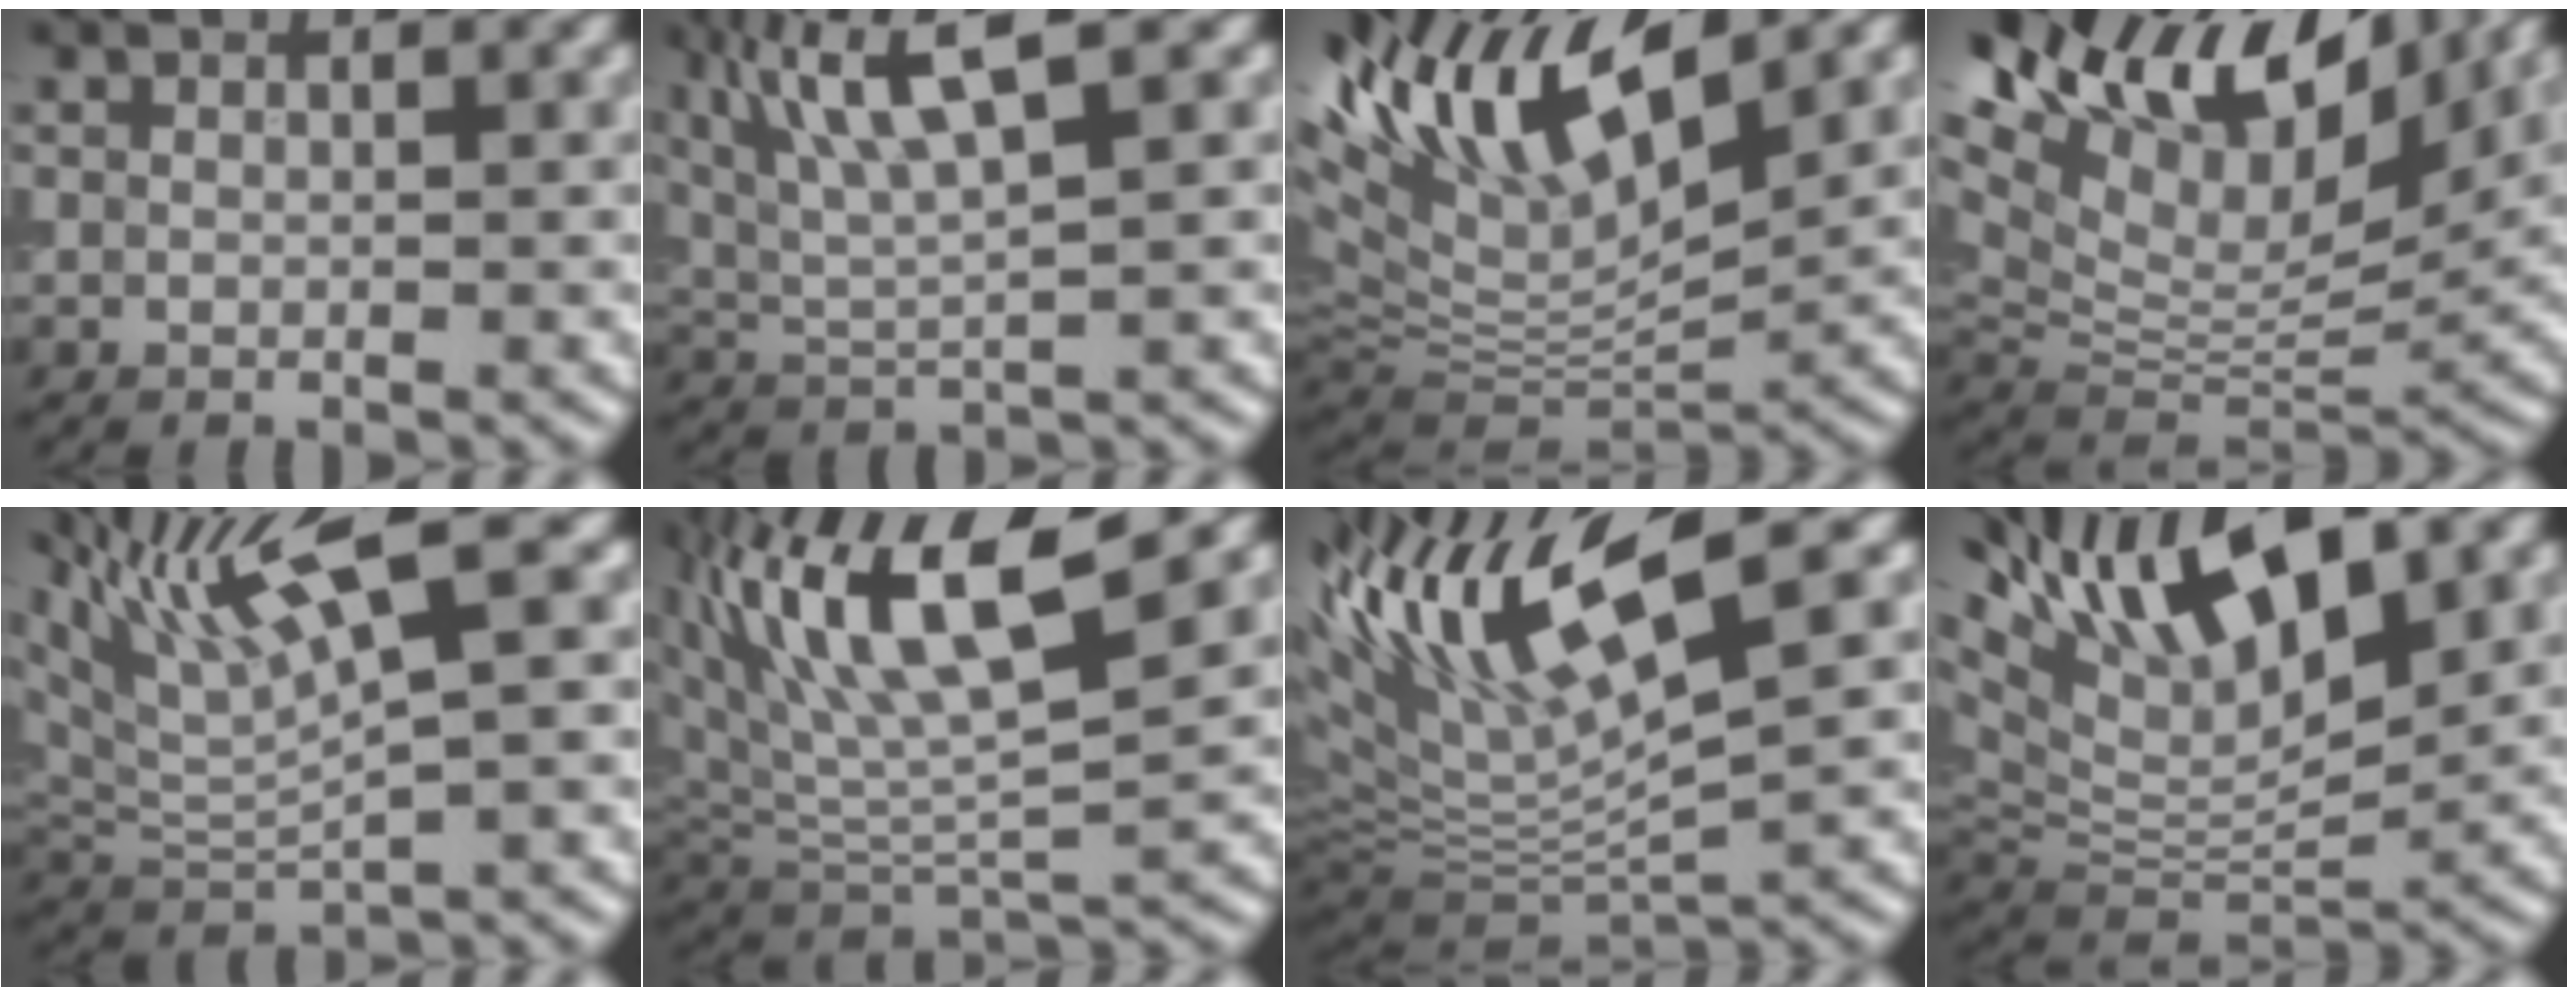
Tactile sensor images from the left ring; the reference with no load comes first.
{"total": 7.7, "force": [3.6, 1.6, 6.6], "torque": [-0.126, 0.015, 0.069]}
{"total": 11.7, "force": [5.8, 4.9, 8.9], "torque": [-0.184, 0.020, 0.110]}
{"total": 14.2, "force": [8.2, 6.5, 9.6], "torque": [-0.196, 0.043, 0.148]}
{"total": 8.2, "force": [5.1, 1.2, 6.3], "torque": [-0.122, 0.012, 0.098]}
{"total": 10.6, "force": [5.0, 4.0, 8.5], "torque": [-0.165, 0.007, 0.093]}
{"total": 12.0, "force": [4.7, 2.9, 10.6], "torque": [-0.200, 0.016, 0.087]}
{"total": 12.0, "force": [6.9, 4.3, 8.9], "torque": [-0.158, 0.019, 0.123]}